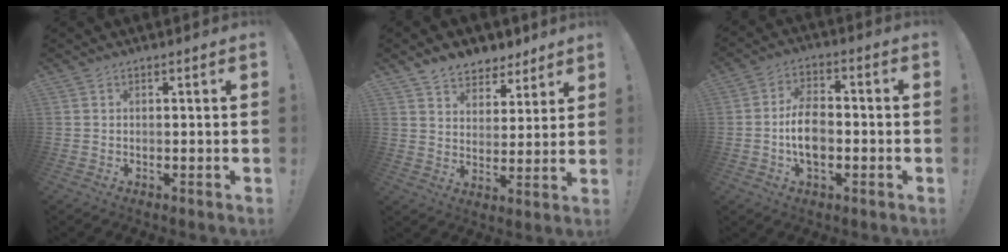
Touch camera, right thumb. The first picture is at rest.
{"total": 8.1, "force": [6.4, 4.6, 1.6], "torque": [-0.034, -0.047, 0.124]}
{"total": 9.8, "force": [-2.2, 6.0, 7.4], "torque": [-0.133, 0.009, -0.039]}